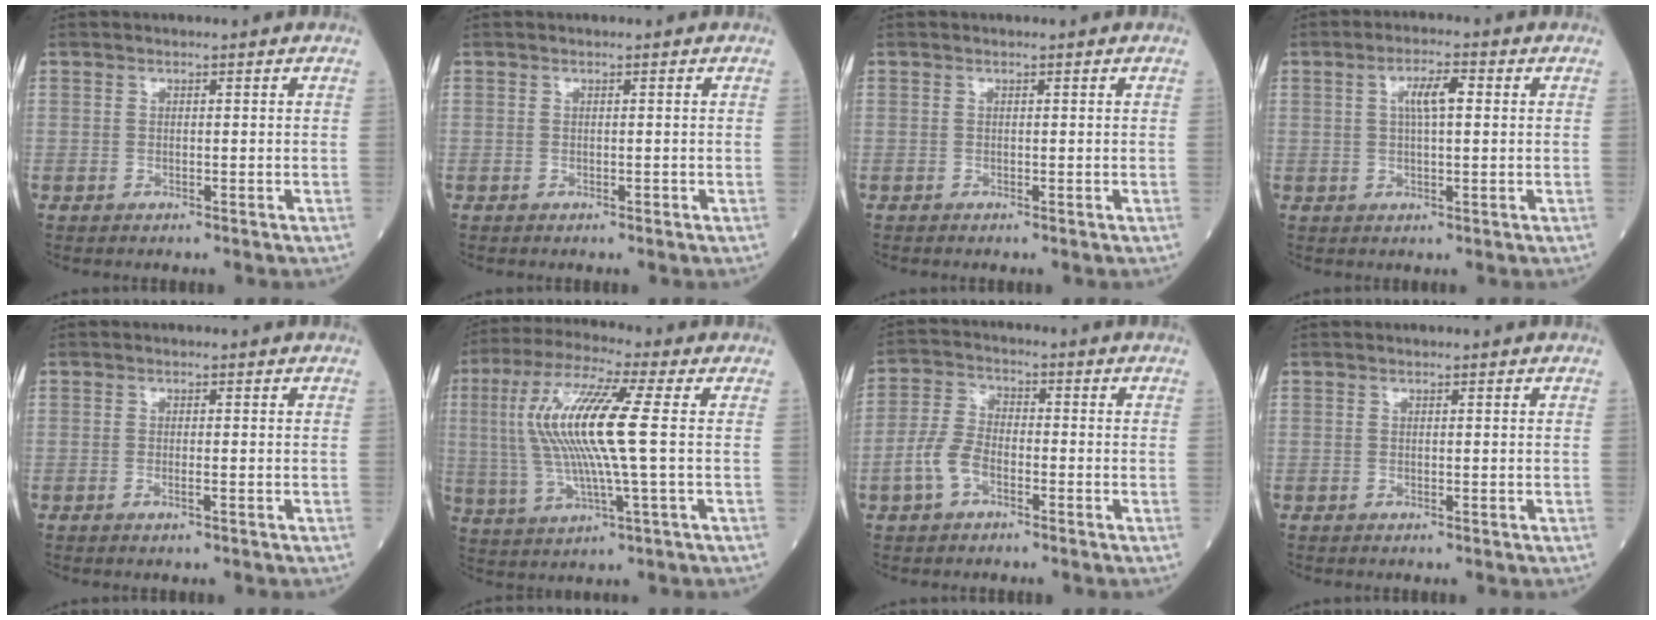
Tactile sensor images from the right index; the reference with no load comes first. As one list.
[{"total": 0.0}, {"total": 0.0}, {"total": 4.2, "force": [0.9, 0.9, 4.0], "torque": [-0.076, 0.010, 0.016]}, {"total": 1.0, "force": [-0.5, 0.0, 0.8], "torque": [-0.020, 0.000, -0.007]}, {"total": 14.0, "force": [1.5, 0.7, 13.9], "torque": [-0.300, 0.012, 0.025]}, {"total": 5.8, "force": [-2.6, 3.1, 4.1], "torque": [-0.101, 0.008, -0.057]}, {"total": 0.0}]